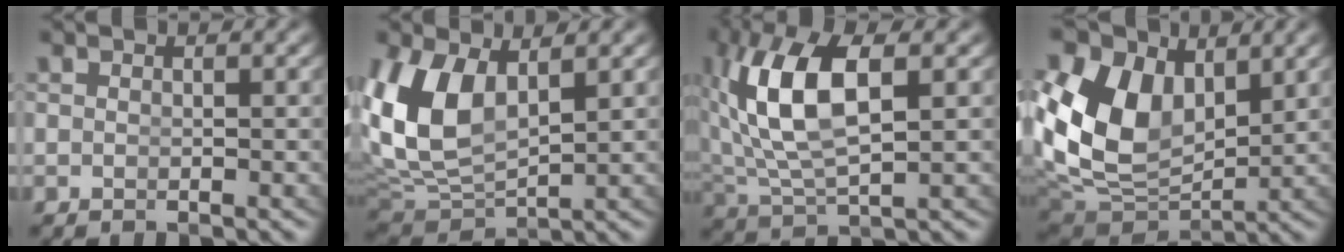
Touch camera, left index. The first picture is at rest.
{"total": 8.5, "force": [1.4, 6.0, 5.8], "torque": [-0.163, -0.021, 0.042]}
{"total": 7.5, "force": [1.6, 3.2, 6.6], "torque": [-0.151, -0.011, 0.043]}
{"total": 12.9, "force": [1.8, 9.8, 8.1], "torque": [-0.169, -0.029, 0.039]}